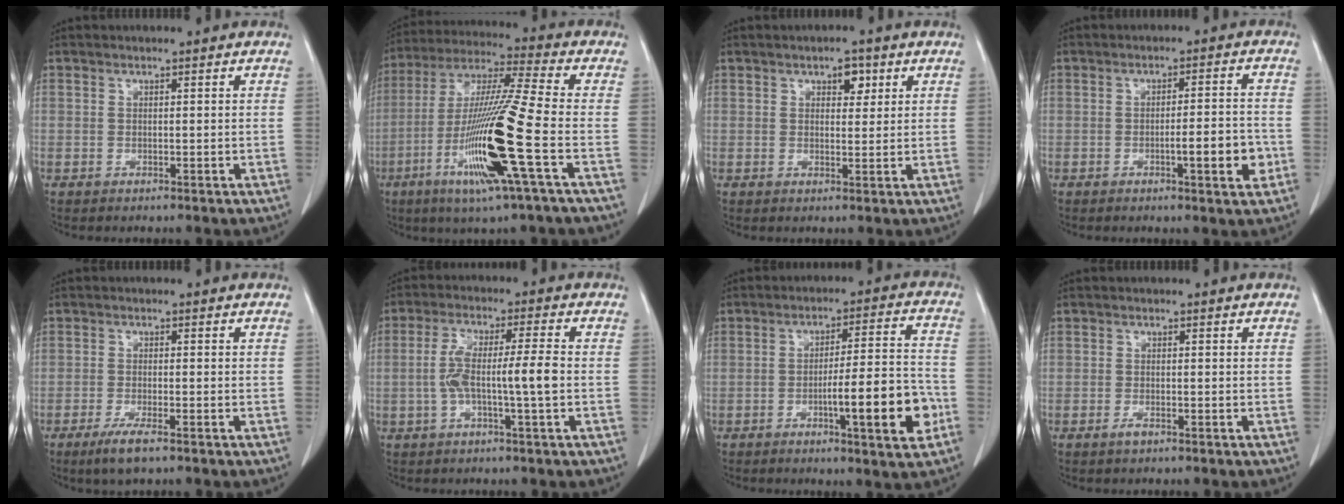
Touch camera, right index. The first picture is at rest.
{"total": 18.1, "force": [-5.7, -0.9, 17.1], "torque": [-0.352, -0.025, -0.118]}
{"total": 2.9, "force": [1.5, 1.6, 1.9], "torque": [-0.025, 0.004, 0.022]}
{"total": 6.2, "force": [-2.1, 0.9, 5.8], "torque": [-0.081, 0.002, -0.026]}
{"total": 4.1, "force": [-2.7, 0.4, 3.1], "torque": [-0.064, -0.010, -0.047]}
{"total": 7.6, "force": [-1.3, 0.2, 7.5], "torque": [-0.151, 0.015, -0.024]}
{"total": 12.1, "force": [-4.2, 1.1, 11.3], "torque": [-0.167, 0.005, -0.060]}
{"total": 1.2, "force": [-0.8, 0.3, 0.8], "torque": [-0.019, -0.001, -0.013]}